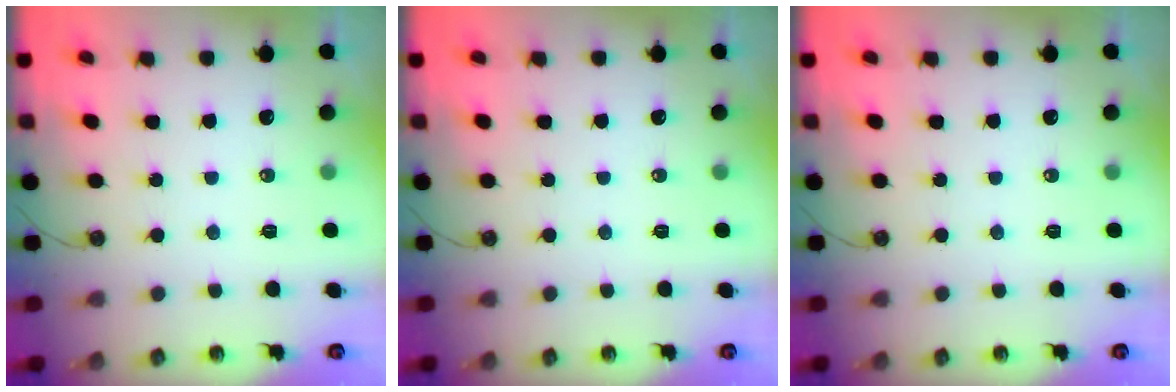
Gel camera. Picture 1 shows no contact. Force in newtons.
{"total": 0.0}
{"total": 0.0}